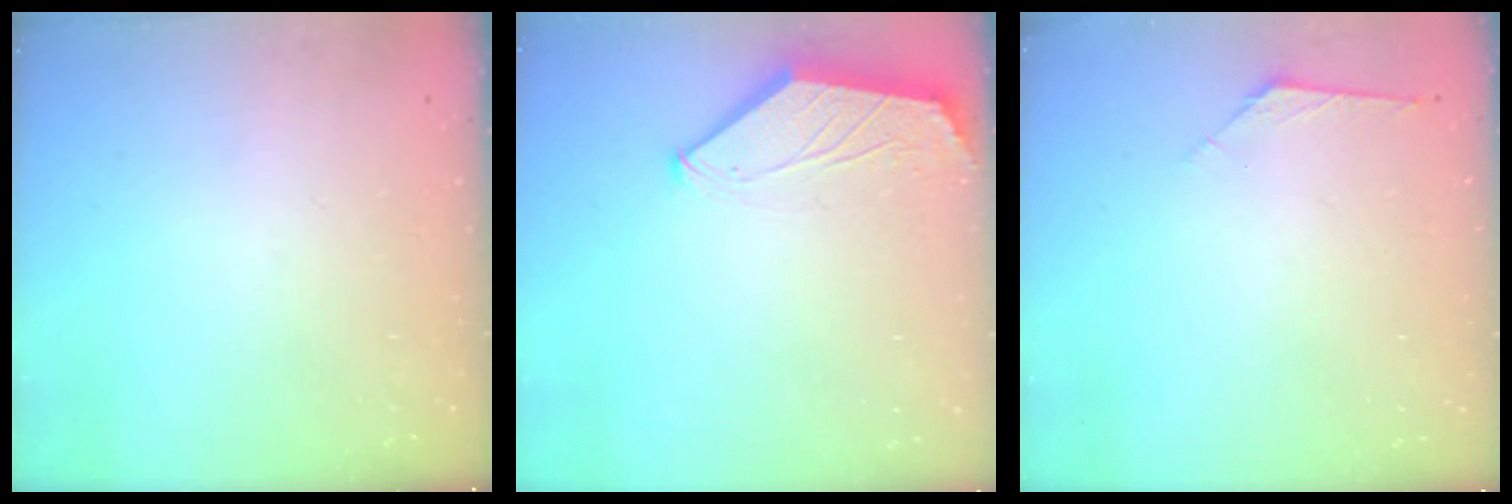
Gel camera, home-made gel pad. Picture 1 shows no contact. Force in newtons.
{"total": 1.6, "press": 1.6, "slide": 0.3}
{"total": 1.9, "press": 1.8, "slide": 0.5}